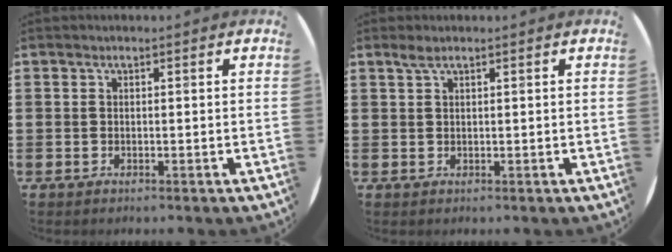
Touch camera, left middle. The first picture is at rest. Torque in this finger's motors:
{"motor_torque": [0.40, -0.38, 0.02, 0.03]}